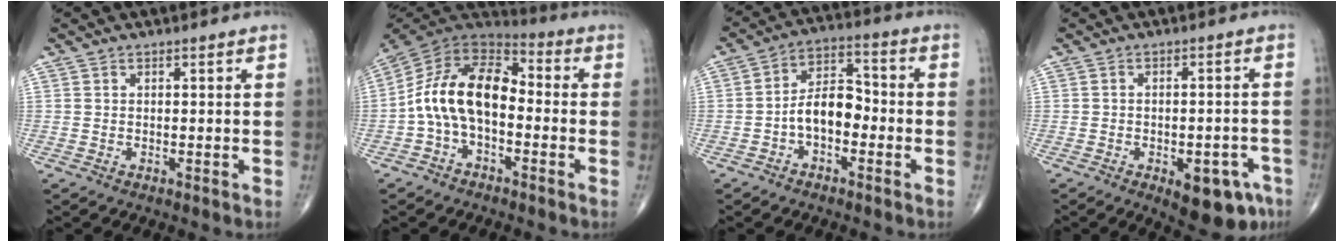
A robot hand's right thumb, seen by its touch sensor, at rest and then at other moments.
{"total": 14.8, "force": [-2.1, 8.8, 11.8], "torque": [-0.199, 0.055, -0.051]}
{"total": 8.3, "force": [-2.4, 4.9, 6.3], "torque": [-0.091, 0.039, -0.052]}
{"total": 10.3, "force": [-5.4, 4.9, 7.3], "torque": [-0.067, 0.024, -0.062]}